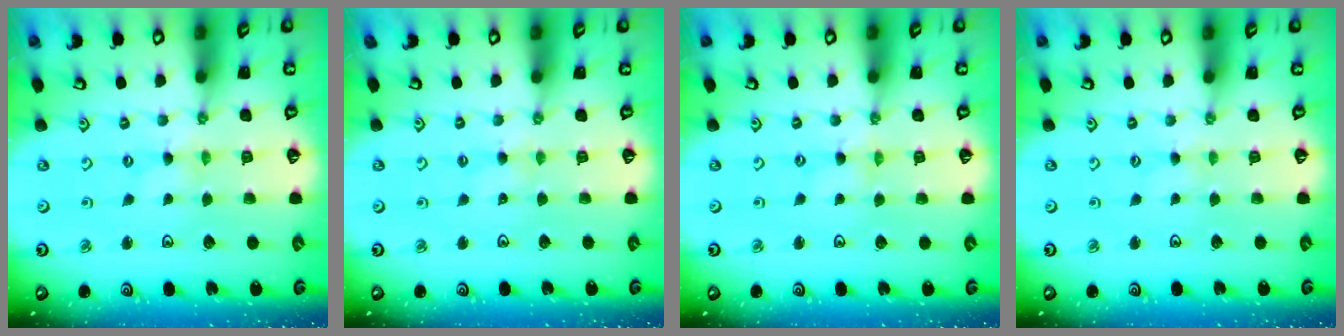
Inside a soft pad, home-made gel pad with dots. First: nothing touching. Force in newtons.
{"total": 1.7, "press": 1.6, "slide": 0.4}
{"total": 1.2, "press": 1.2, "slide": 0.2}
{"total": 0.0}